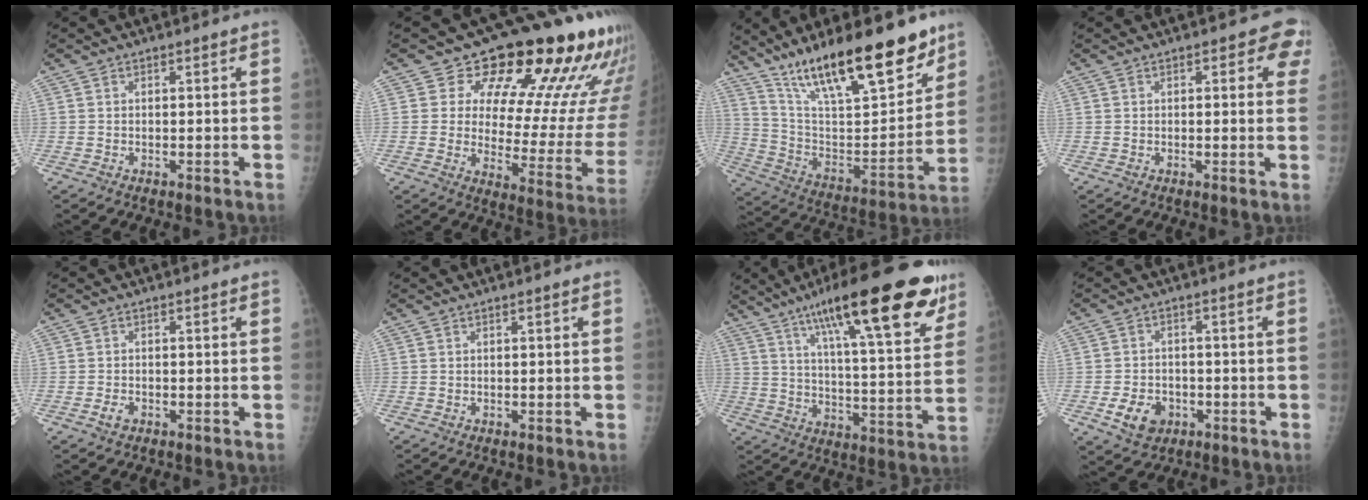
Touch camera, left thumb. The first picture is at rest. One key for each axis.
{"total": 22.2, "fx": 15.7, "fy": 9.0, "fz": 12.8, "tx": -0.114, "ty": -0.089, "tz": 0.192}
{"total": 26.3, "fx": 18.2, "fy": 7.8, "fz": 17.3, "tx": -0.248, "ty": -0.069, "tz": 0.313}
{"total": 5.0, "fx": 2.3, "fy": 2.7, "fz": 3.5, "tx": 0.003, "ty": -0.003, "tz": 0.015}
{"total": 1.8, "fx": -0.9, "fy": 1.2, "fz": 1.0, "tx": -0.019, "ty": 0.002, "tz": -0.017}
{"total": 0.0}
{"total": 25.7, "fx": 15.0, "fy": 6.2, "fz": 19.9, "tx": -0.278, "ty": -0.032, "tz": 0.227}
{"total": 6.6, "fx": -2.5, "fy": 5.1, "fz": 3.4, "tx": -0.044, "ty": 0.010, "tz": -0.035}